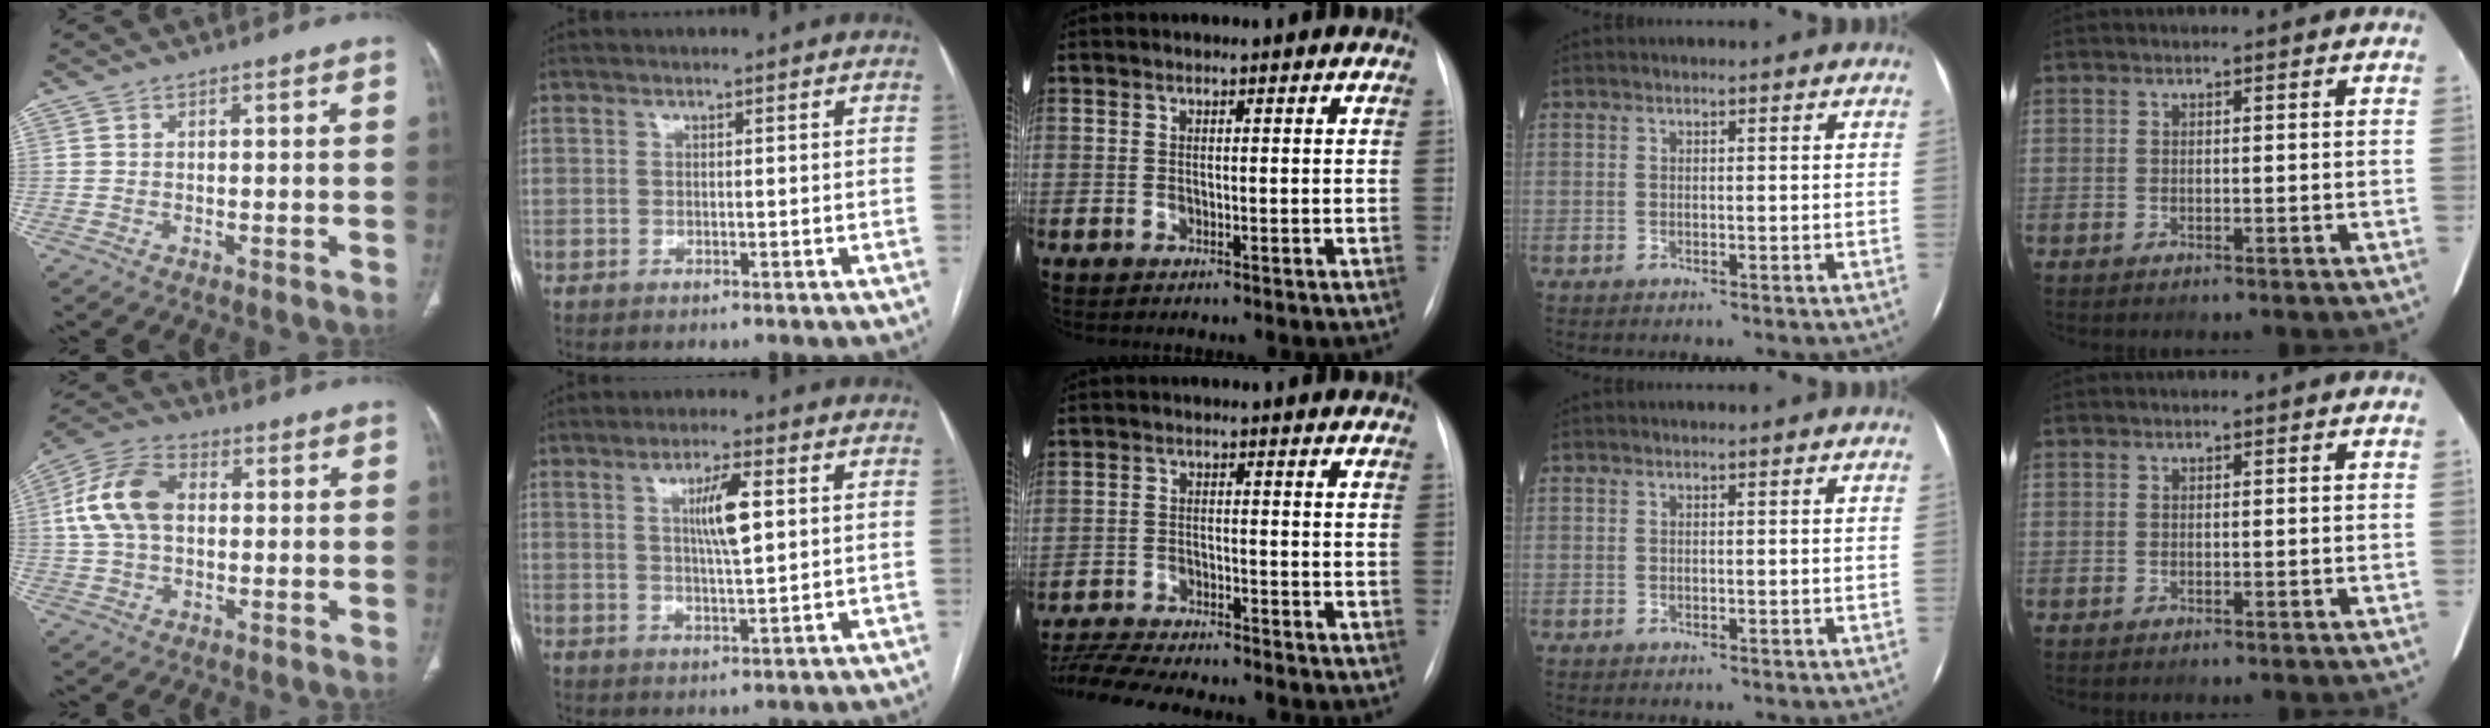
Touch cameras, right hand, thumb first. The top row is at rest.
{"thumb": {"total": 11.8, "force": [1.3, 7.8, 8.8], "torque": [-0.174, 0.027, 0.018]}, "index": {"total": 6.4, "force": [1.6, 0.9, 6.1], "torque": [-0.110, 0.001, 0.029]}, "middle": {"total": 12.5, "force": [-11.5, 1.2, 4.8], "torque": [-0.082, -0.002, -0.179]}}